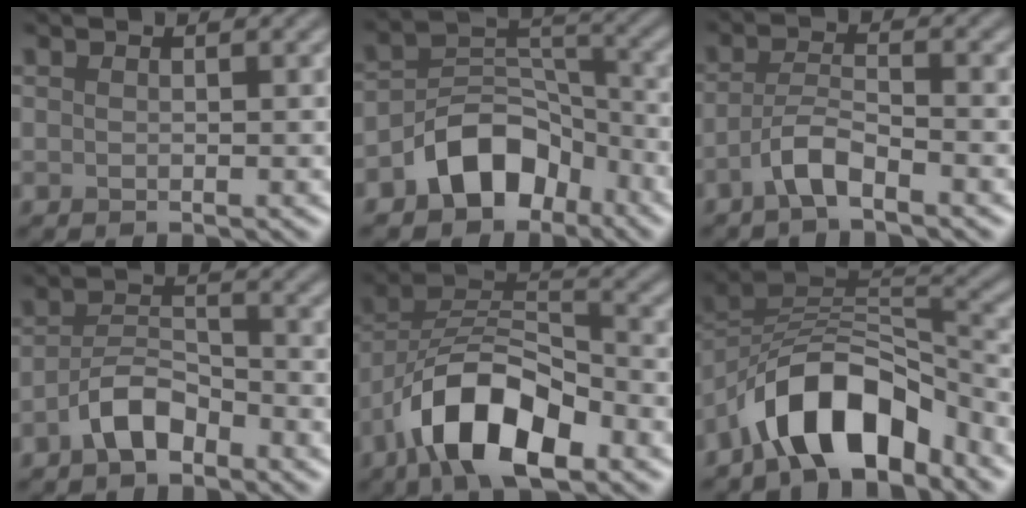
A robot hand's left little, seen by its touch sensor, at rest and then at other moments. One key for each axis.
{"total": 6.7, "fx": -3.8, "fy": 4.4, "fz": 3.3, "tx": -0.037, "ty": 0.007, "tz": -0.075}
{"total": 2.9, "fx": -1.9, "fy": 0.6, "fz": 2.1, "tx": -0.044, "ty": 0.008, "tz": -0.045}
{"total": 3.6, "fx": -2.4, "fy": 1.6, "fz": 2.2, "tx": -0.040, "ty": 0.011, "tz": -0.050}
{"total": 9.9, "fx": -5.6, "fy": 4.2, "fz": 6.9, "tx": -0.115, "ty": 0.016, "tz": -0.110}
{"total": 9.3, "fx": -6.2, "fy": 3.9, "fz": 5.7, "tx": -0.079, "ty": 0.013, "tz": -0.115}